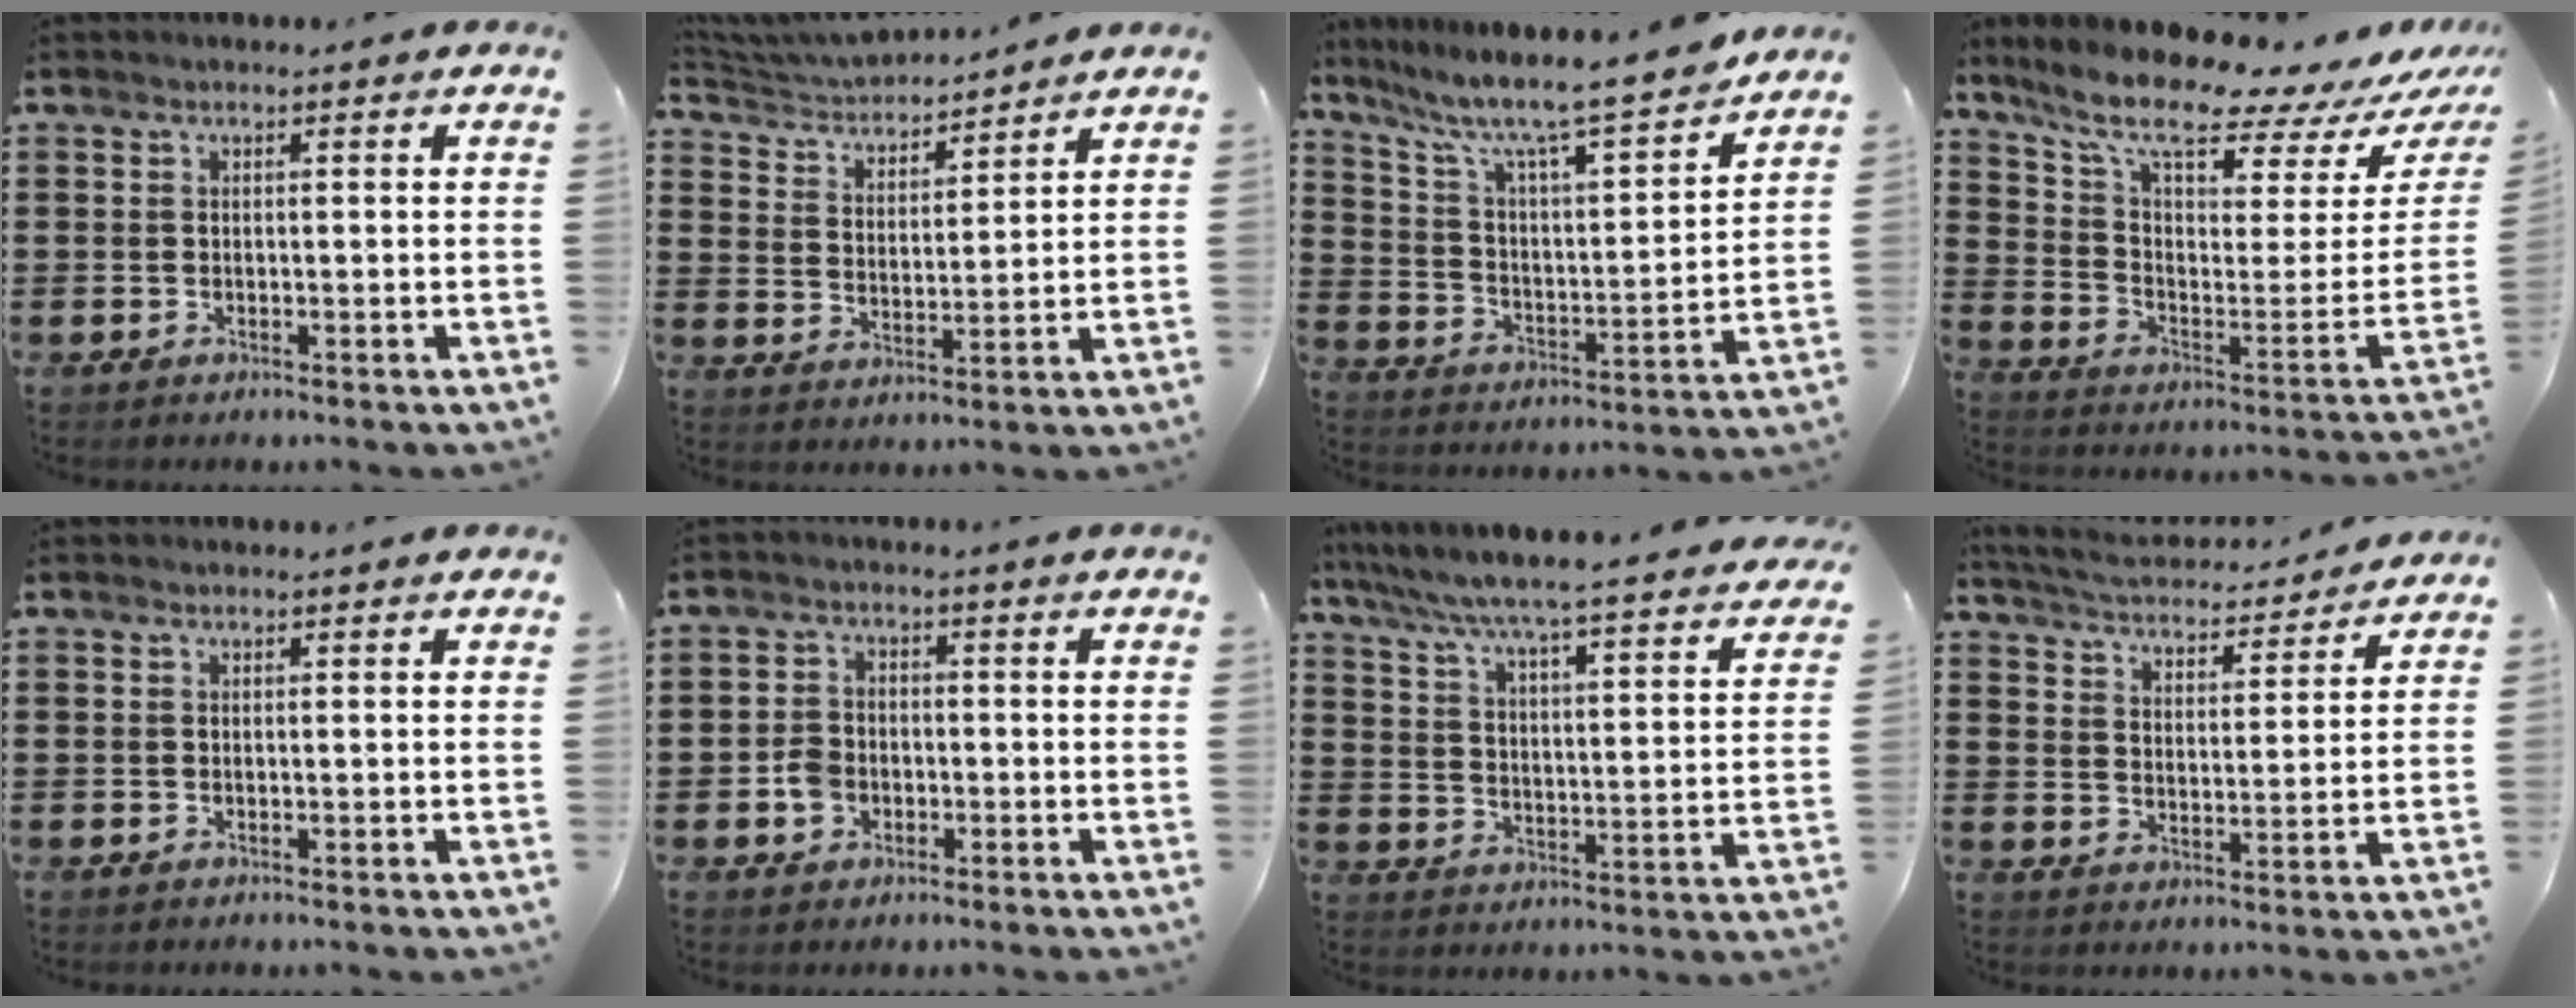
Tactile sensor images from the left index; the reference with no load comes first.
{"total": 4.4, "force": [4.3, 0.7, 0.5], "torque": [-0.033, -0.024, 0.073]}
{"total": 8.7, "force": [7.5, 0.7, 4.4], "torque": [-0.117, -0.055, 0.122]}
{"total": 11.0, "force": [9.1, 1.8, 5.9], "torque": [-0.141, -0.075, 0.156]}
{"total": 0.0}
{"total": 3.5, "force": [-1.2, 2.8, 1.7], "torque": [-0.042, 0.003, -0.025]}
{"total": 4.9, "force": [4.5, -0.9, 1.7], "torque": [-0.057, -0.048, 0.066]}
{"total": 4.1, "force": [4.1, 0.0, 0.5], "torque": [-0.034, -0.033, 0.064]}